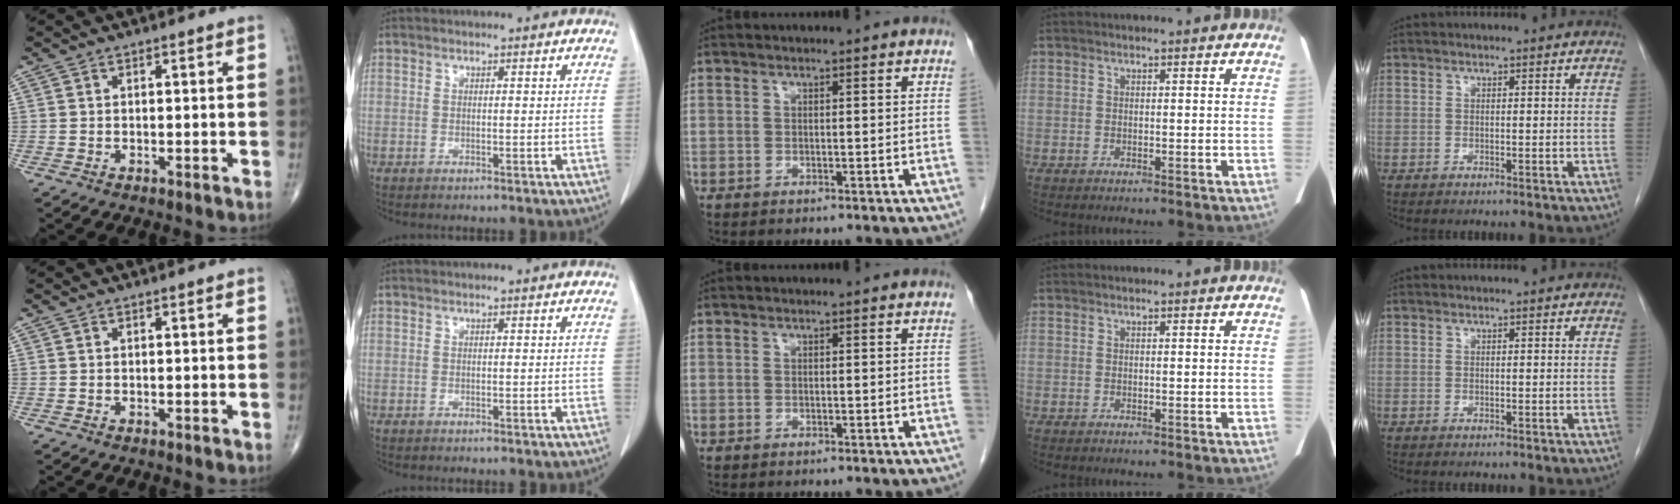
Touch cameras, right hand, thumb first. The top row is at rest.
{}